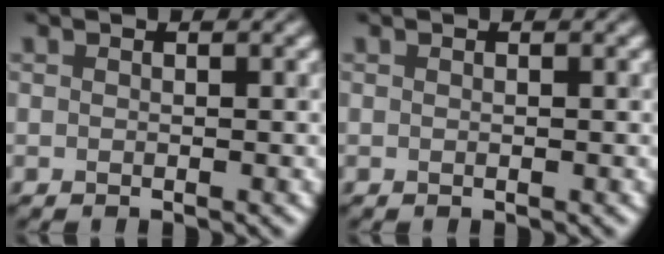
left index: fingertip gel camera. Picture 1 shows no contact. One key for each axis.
{"total": 0.0}